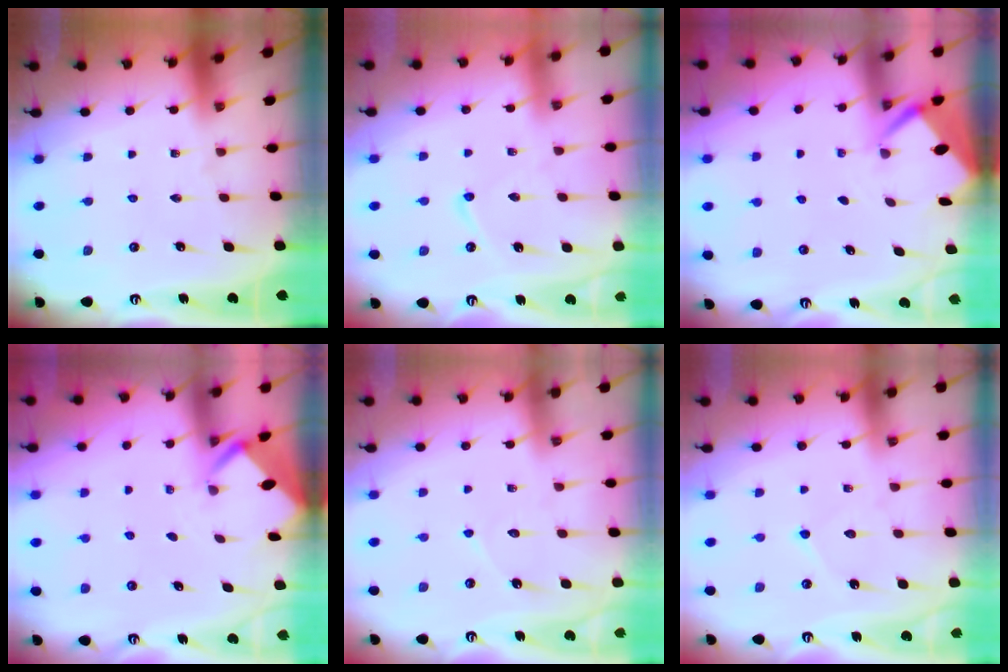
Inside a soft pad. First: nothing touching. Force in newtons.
{"total": 4.9, "press": 4.8, "slide": 0.7}
{"total": 2.7, "press": 2.7, "slide": 0.3}
{"total": 1.9, "press": 1.9, "slide": 0.1}
{"total": 5.9, "press": 5.9, "slide": 0.4}
{"total": 4.4, "press": 4.4, "slide": 0.5}